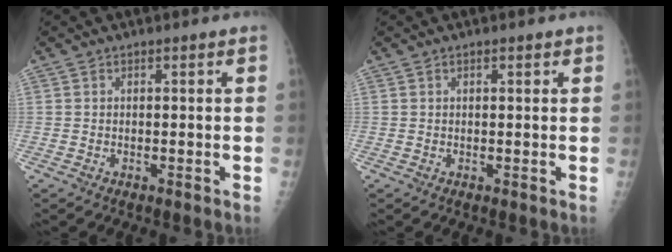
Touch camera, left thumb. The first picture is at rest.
{"total": 1.0, "force": [0.6, 0.4, 0.7], "torque": [-0.009, 0.000, 0.007]}